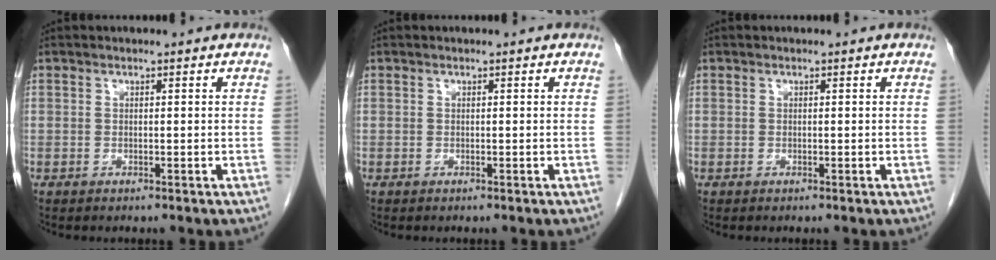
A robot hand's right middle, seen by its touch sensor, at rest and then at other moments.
{"total": 0.0}
{"total": 0.0}